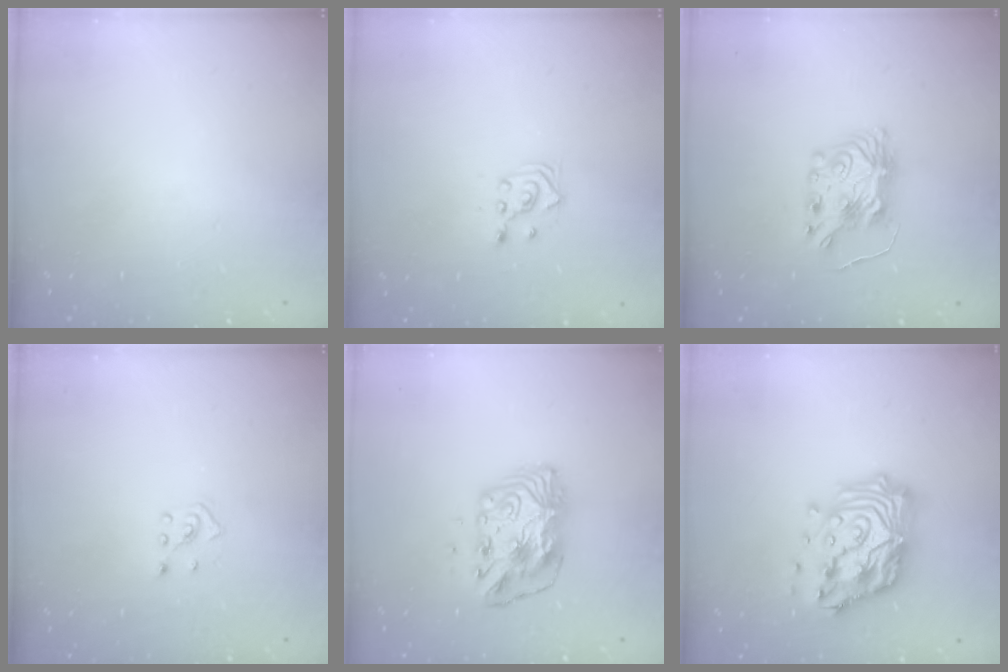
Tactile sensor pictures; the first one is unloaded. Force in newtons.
{"total": 3.1, "press": 3.0, "slide": 0.9}
{"total": 8.2, "press": 8.2, "slide": 0.5}
{"total": 2.5, "press": 2.4, "slide": 0.7}
{"total": 9.9, "press": 9.9, "slide": 0.9}
{"total": 19.2, "press": 19.1, "slide": 1.8}